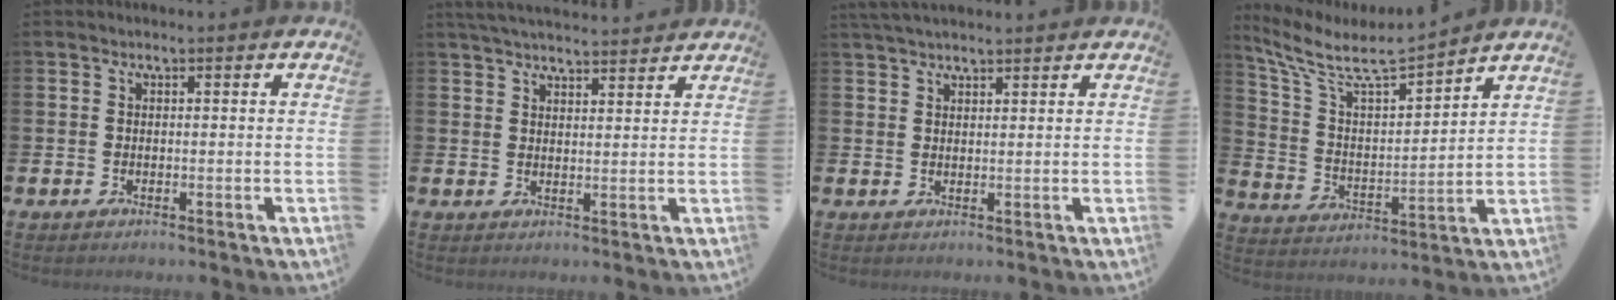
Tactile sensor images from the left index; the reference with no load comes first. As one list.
[{"total": 3.6, "force": [3.6, 0.2, 0.4], "torque": [-0.017, -0.015, 0.066]}, {"total": 2.9, "force": [2.7, 0.5, 1.0], "torque": [-0.022, -0.004, 0.049]}, {"total": 7.9, "force": [7.0, 1.8, 3.2], "torque": [-0.105, -0.049, 0.118]}]